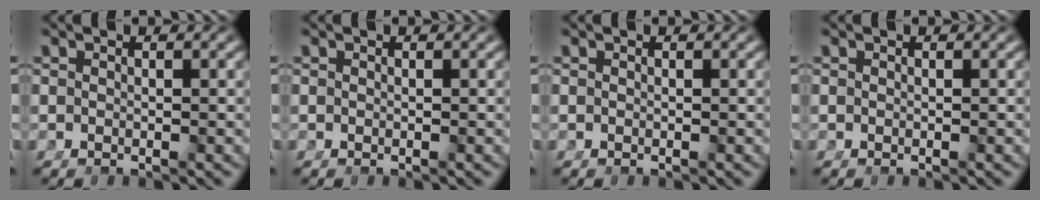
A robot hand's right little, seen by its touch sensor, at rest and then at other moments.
{"total": 0.0}
{"total": 0.0}
{"total": 0.0}